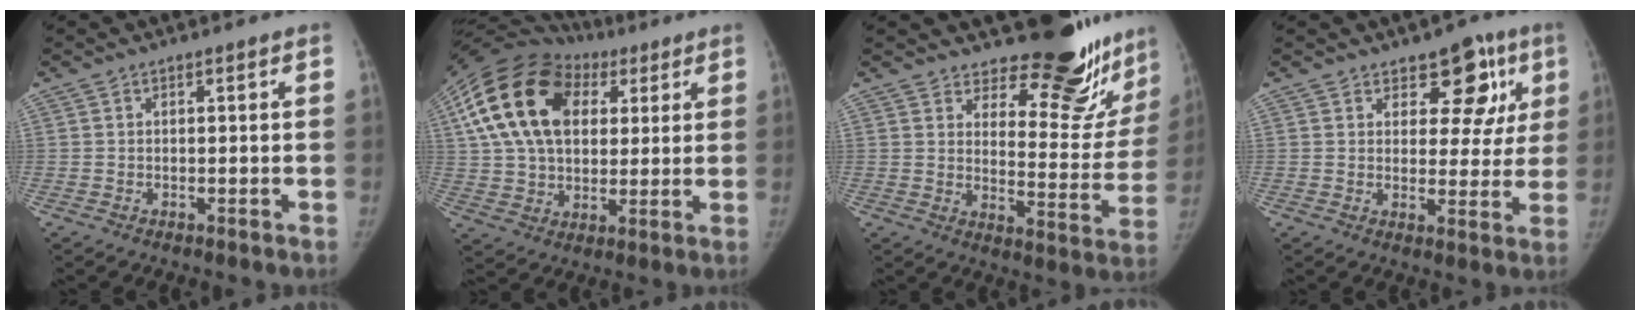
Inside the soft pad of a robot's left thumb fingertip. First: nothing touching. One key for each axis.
{"total": 23.6, "fx": 7.6, "fy": 16.1, "fz": 15.6, "tx": -0.287, "ty": 0.030, "tz": 0.131}
{"total": 19.5, "fx": 16.7, "fy": 6.6, "fz": 7.7, "tx": -0.046, "ty": -0.149, "tz": 0.207}
{"total": 9.8, "fx": 5.1, "fy": 6.0, "fz": 5.9, "tx": -0.017, "ty": -0.017, "tz": 0.063}